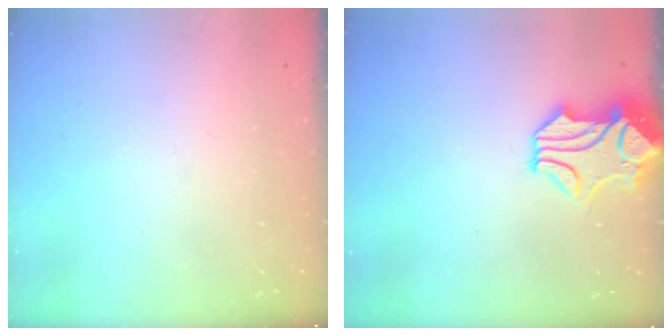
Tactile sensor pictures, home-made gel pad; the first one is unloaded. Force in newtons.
{"total": 2.0, "press": 1.5, "slide": 1.3}